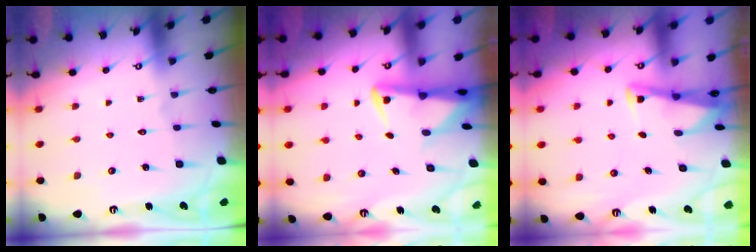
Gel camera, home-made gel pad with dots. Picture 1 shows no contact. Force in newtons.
{"total": 3.7, "press": 3.6, "slide": 0.9}
{"total": 2.8, "press": 2.8, "slide": 0.4}